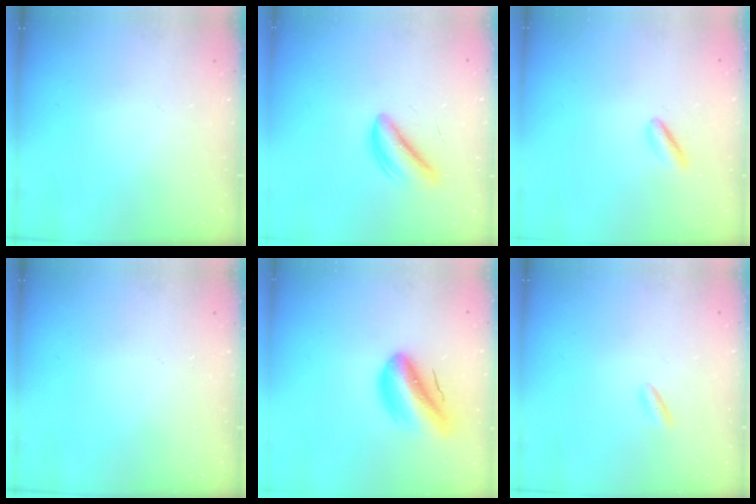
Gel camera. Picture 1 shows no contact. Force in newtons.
{"total": 5.2, "press": 5.1, "slide": 0.9}
{"total": 3.8, "press": 3.6, "slide": 1.2}
{"total": 0.0}
{"total": 10.4, "press": 9.9, "slide": 3.4}
{"total": 2.0, "press": 1.9, "slide": 0.6}